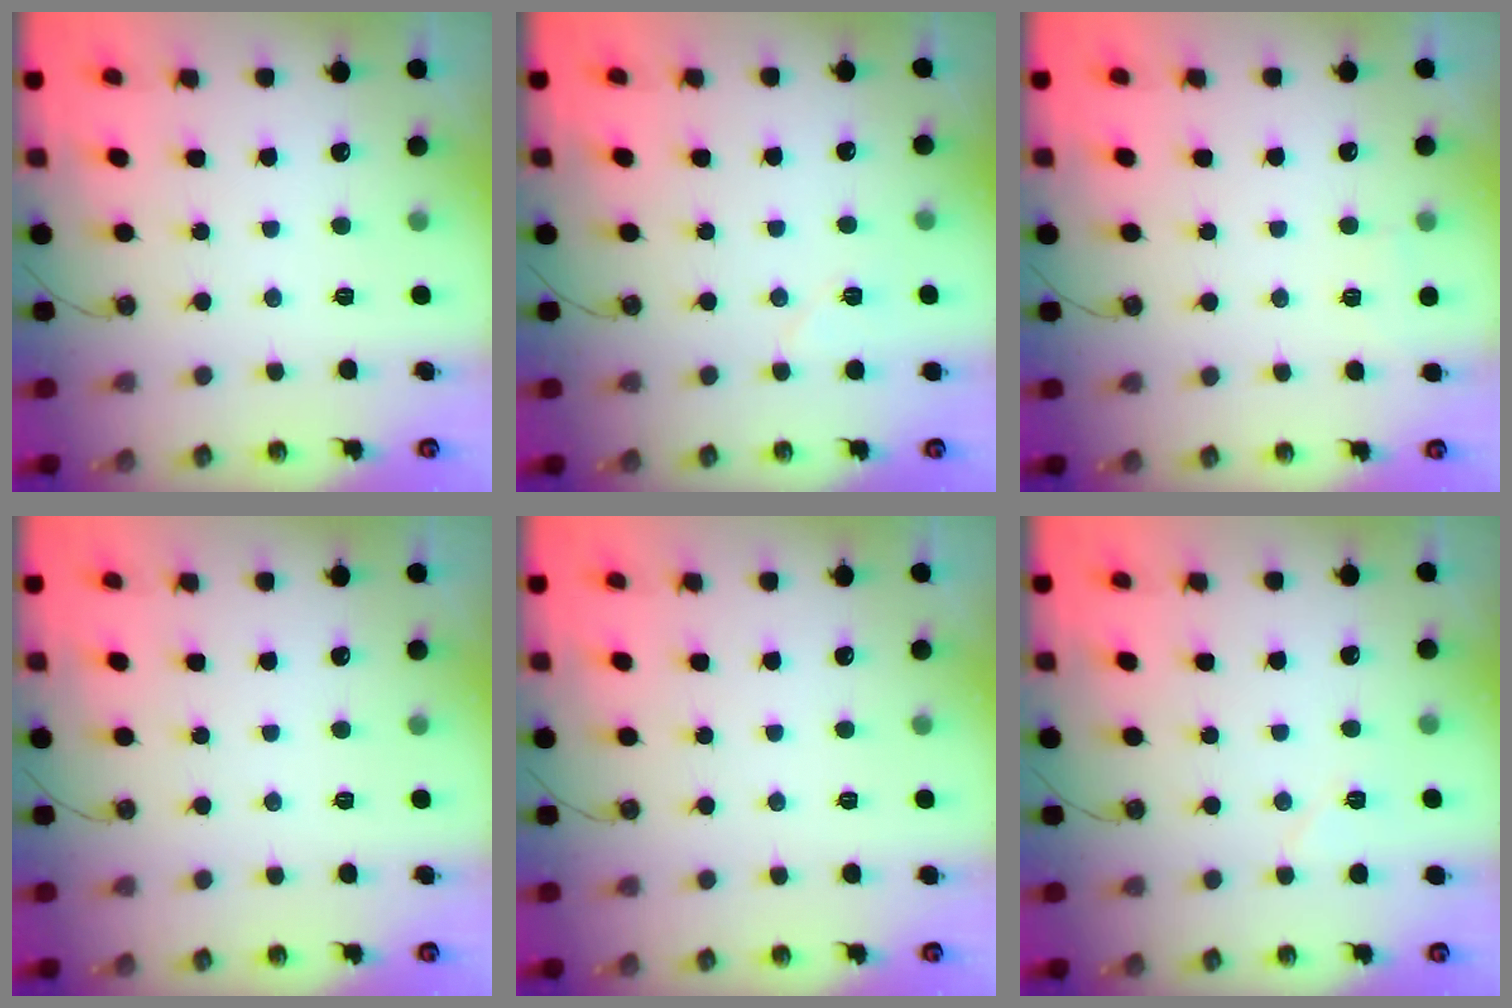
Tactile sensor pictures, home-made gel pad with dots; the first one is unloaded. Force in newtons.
{"total": 5.4, "press": 5.3, "slide": 0.5}
{"total": 2.2, "press": 2.1, "slide": 0.3}
{"total": 0.0}
{"total": 0.5, "press": 0.5, "slide": 0.2}
{"total": 4.9, "press": 4.6, "slide": 1.7}